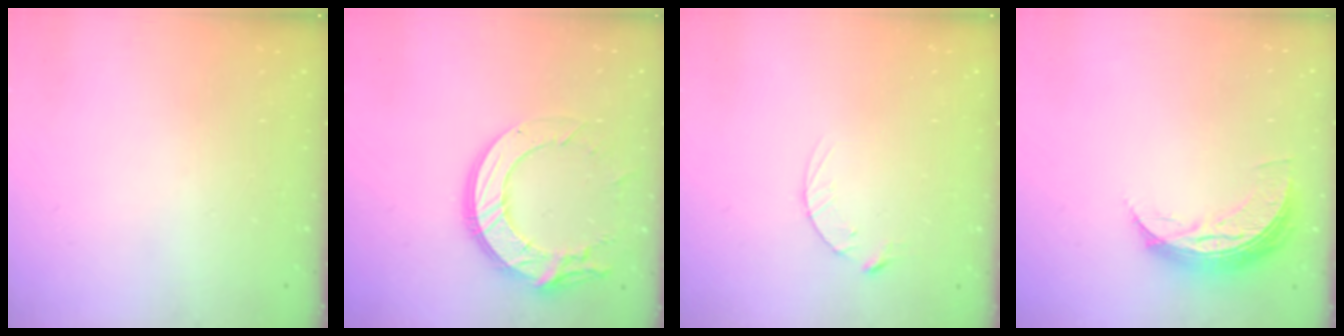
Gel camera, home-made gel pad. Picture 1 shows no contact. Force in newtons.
{"total": 14.7, "press": 14.6, "slide": 1.4}
{"total": 3.5, "press": 3.5, "slide": 0.4}
{"total": 8.3, "press": 8.3, "slide": 0.5}